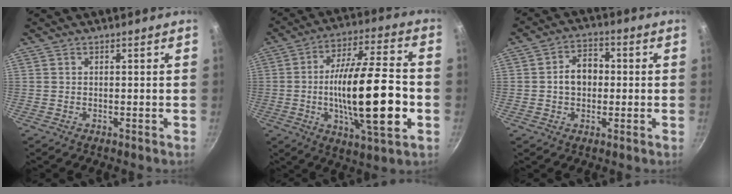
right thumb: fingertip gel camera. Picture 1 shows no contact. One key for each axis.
{"total": 22.1, "fx": -3.7, "fy": 6.5, "fz": 20.8, "tx": -0.335, "ty": 0.025, "tz": -0.061}
{"total": 7.1, "fx": 0.0, "fy": 5.4, "fz": 4.6, "tx": -0.041, "ty": 0.020, "tz": -0.006}